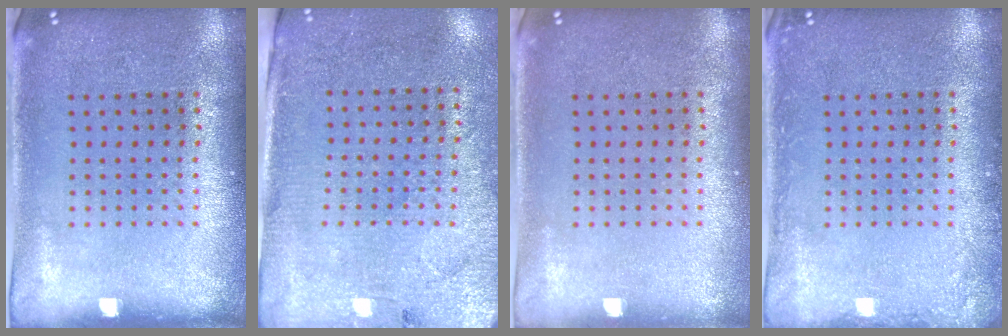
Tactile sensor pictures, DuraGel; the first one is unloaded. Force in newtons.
{"total": 2.8, "press": 2.6, "slide": 1.2}
{"total": 0.0}
{"total": 1.3, "press": 1.3, "slide": 0.1}